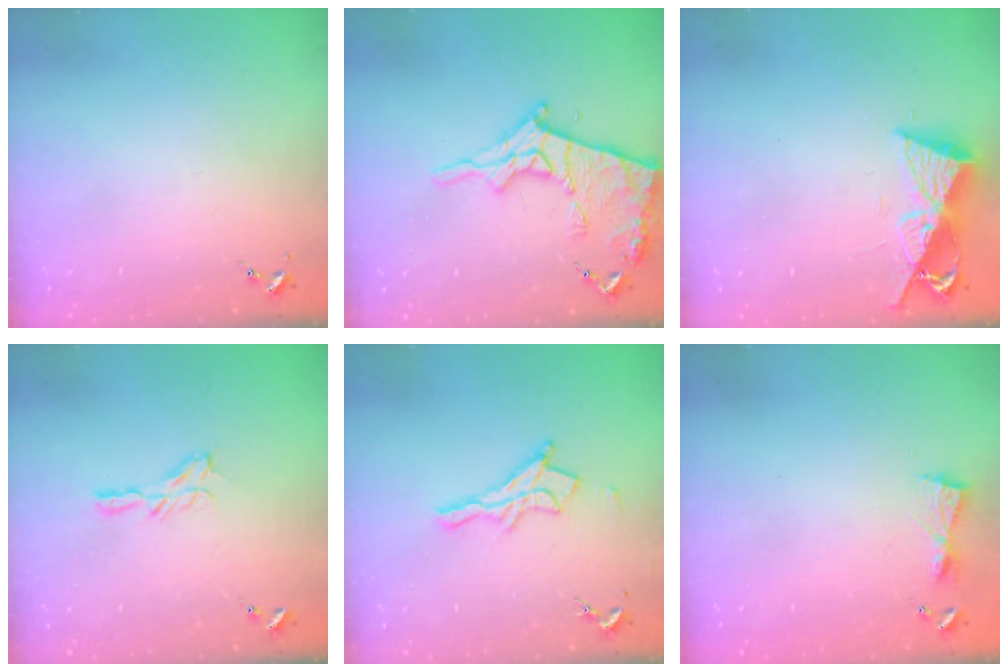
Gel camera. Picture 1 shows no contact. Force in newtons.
{"total": 16.4, "press": 16.3, "slide": 1.7}
{"total": 9.4, "press": 9.3, "slide": 1.4}
{"total": 6.4, "press": 6.4, "slide": 0.4}
{"total": 11.7, "press": 11.7, "slide": 0.8}
{"total": 4.8, "press": 4.8, "slide": 0.5}